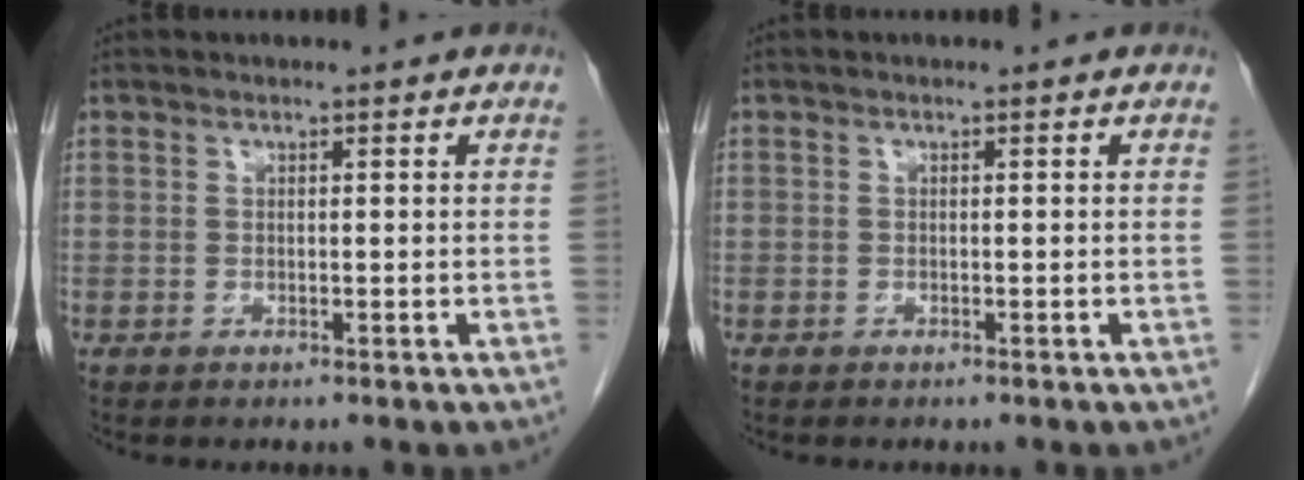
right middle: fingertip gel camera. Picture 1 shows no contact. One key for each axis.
{"total": 0.0}